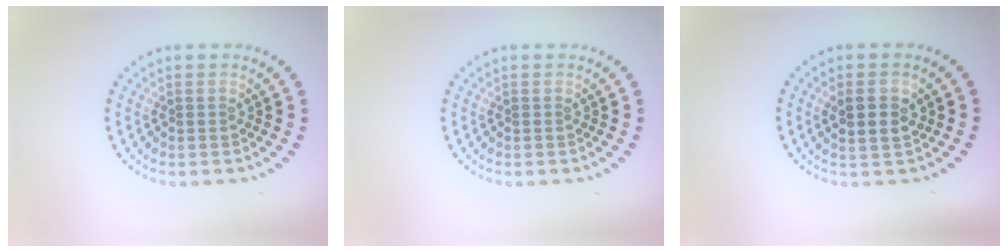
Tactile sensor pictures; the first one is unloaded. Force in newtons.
{"total": 0.0}
{"total": 2.6, "press": 2.5, "slide": 0.7}